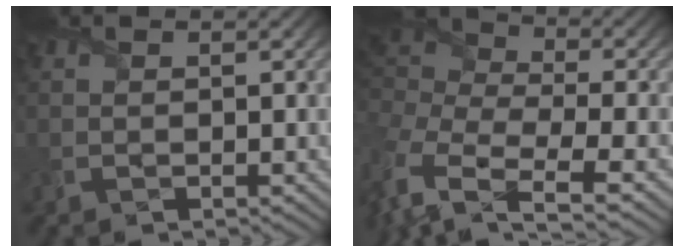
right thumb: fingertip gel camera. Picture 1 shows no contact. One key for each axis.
{"total": 10.8, "fx": -2.7, "fy": 5.7, "fz": 8.7, "tx": -0.240, "ty": -0.002, "tz": -0.034}